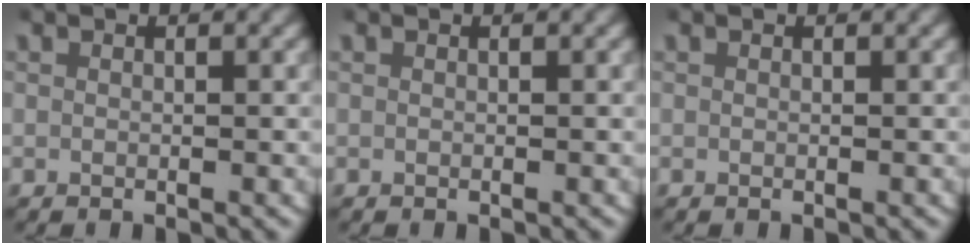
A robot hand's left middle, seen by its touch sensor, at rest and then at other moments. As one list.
[{"total": 0.0}, {"total": 0.0}]